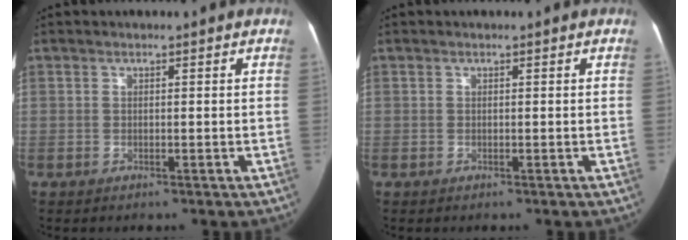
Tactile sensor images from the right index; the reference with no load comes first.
{"total": 0.0}